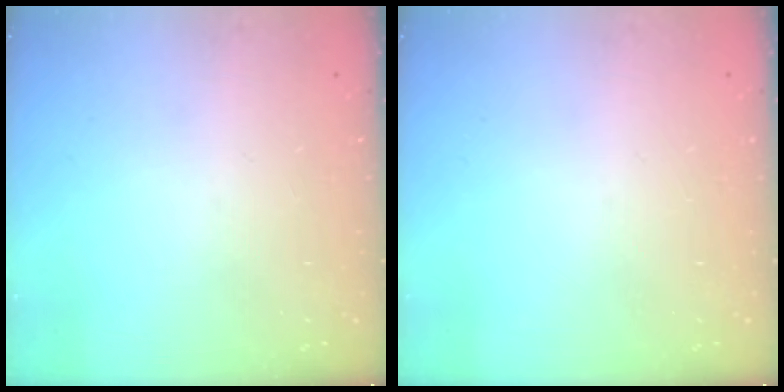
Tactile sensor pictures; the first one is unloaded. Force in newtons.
{"total": 0.0}